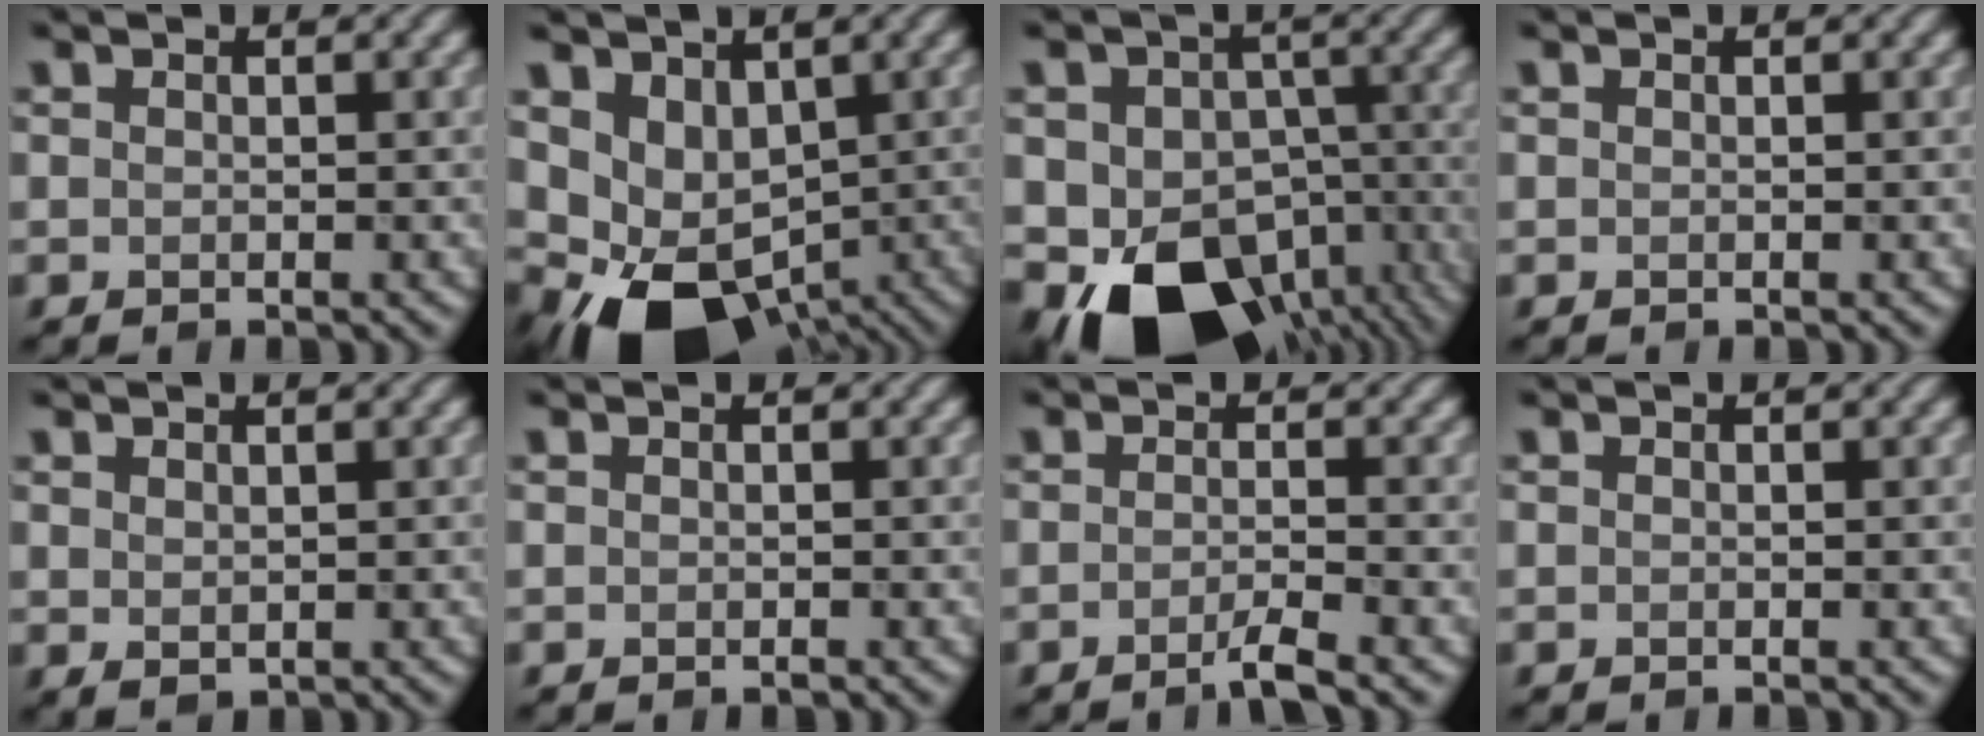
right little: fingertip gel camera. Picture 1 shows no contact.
{"total": 9.6, "force": [-2.4, 6.7, 6.4], "torque": [-0.113, -0.038, -0.022]}
{"total": 16.5, "force": [-8.0, 10.8, 9.6], "torque": [-0.143, -0.029, -0.102]}
{"total": 0.0}
{"total": 1.2, "force": [0.6, 0.7, 0.7], "torque": [-0.013, -0.003, 0.018]}
{"total": 0.0}
{"total": 2.4, "force": [-1.3, 0.4, 2.0], "torque": [-0.028, 0.002, -0.034]}
{"total": 0.0}